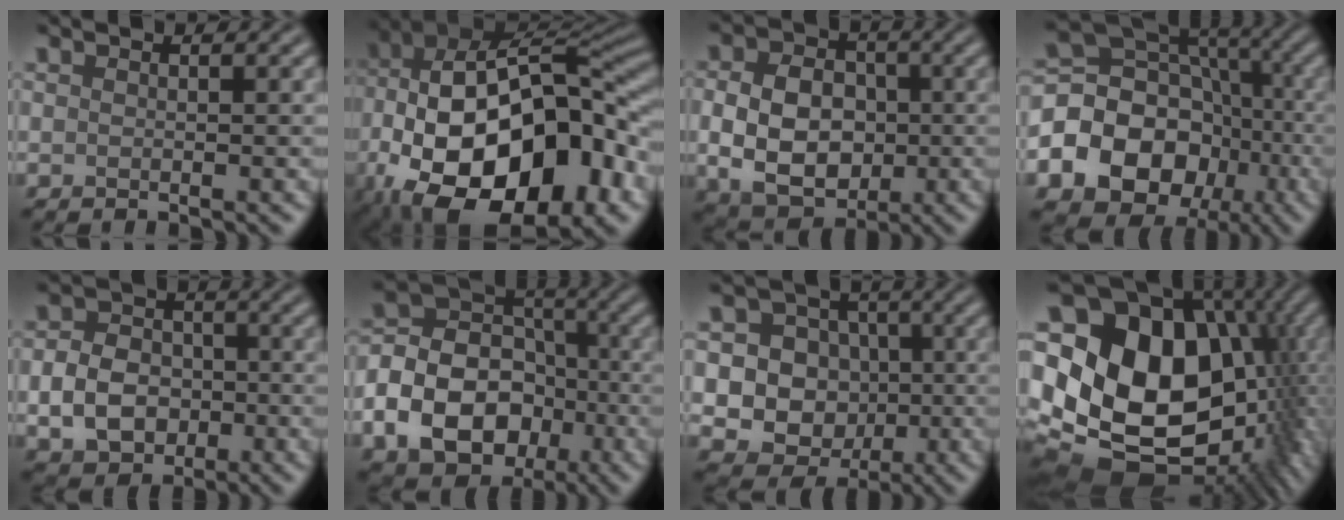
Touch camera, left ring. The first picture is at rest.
{"total": 19.4, "force": [-5.8, 10.9, 15.0], "torque": [-0.262, -0.010, -0.083]}
{"total": 7.8, "force": [-0.8, 5.7, 5.3], "torque": [-0.099, -0.004, -0.022]}
{"total": 16.3, "force": [-4.5, 13.8, 7.4], "torque": [-0.143, -0.001, -0.091]}
{"total": 5.8, "force": [-1.3, 4.6, 3.3], "torque": [-0.068, -0.004, -0.029]}
{"total": 11.8, "force": [-4.1, 9.0, 6.5], "torque": [-0.118, -0.013, -0.091]}
{"total": 11.7, "force": [-0.5, 11.1, 3.6], "torque": [-0.078, 0.020, -0.027]}
{"total": 19.7, "force": [0.6, 14.8, 13.0], "torque": [-0.198, -0.022, 0.056]}